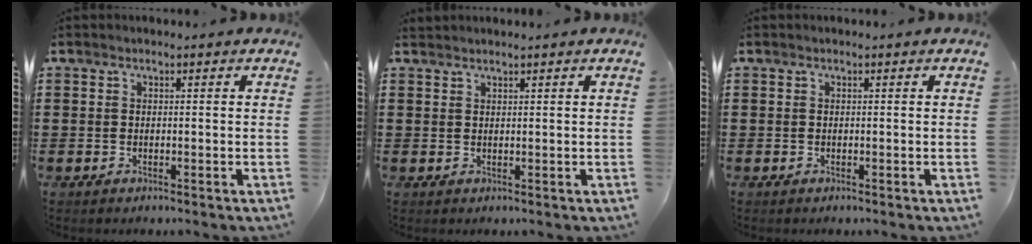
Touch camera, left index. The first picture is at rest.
{"total": 1.0, "force": [1.0, -0.1, 0.2], "torque": [-0.005, -0.002, 0.020]}
{"total": 0.0}